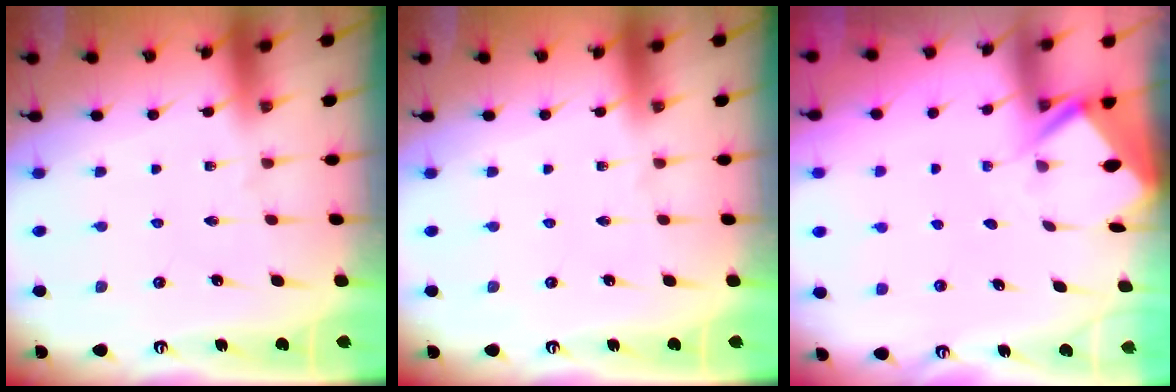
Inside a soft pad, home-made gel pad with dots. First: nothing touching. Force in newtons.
{"total": 0.0}
{"total": 3.2, "press": 3.2, "slide": 0.4}